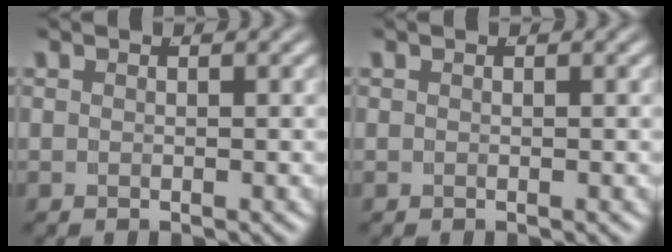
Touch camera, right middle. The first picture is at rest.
{"total": 0.0}